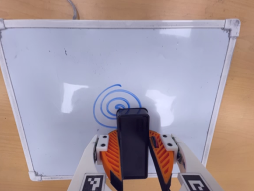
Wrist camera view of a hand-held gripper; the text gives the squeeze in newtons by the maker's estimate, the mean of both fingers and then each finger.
{"total": 11.7, "left": 13.0, "right": 10.3}